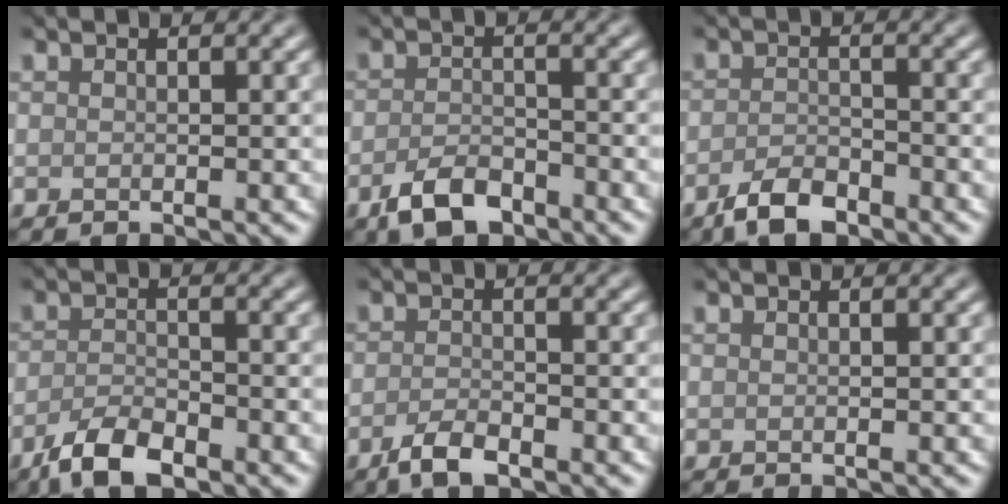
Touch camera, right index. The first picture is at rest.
{"total": 3.9, "force": [-2.5, 1.9, 2.3], "torque": [-0.042, -0.001, -0.052]}
{"total": 3.6, "force": [-2.6, 1.5, 2.1], "torque": [-0.036, 0.001, -0.052]}
{"total": 4.4, "force": [-3.0, 1.6, 2.7], "torque": [-0.050, -0.006, -0.062]}
{"total": 2.8, "force": [-1.9, 0.9, 1.8], "torque": [-0.037, 0.000, -0.040]}
{"total": 0.0}